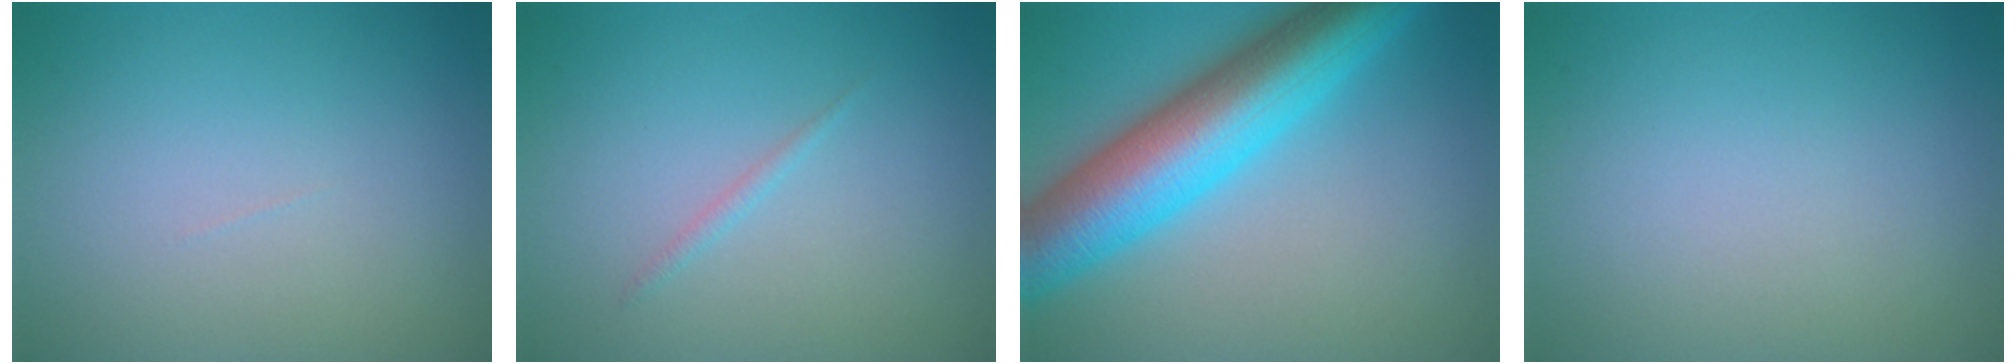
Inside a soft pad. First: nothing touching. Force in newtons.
{"total": 0.6, "press": 0.6, "slide": 0.0}
{"total": 10.6, "press": 10.6, "slide": 0.3}
{"total": 0.0}